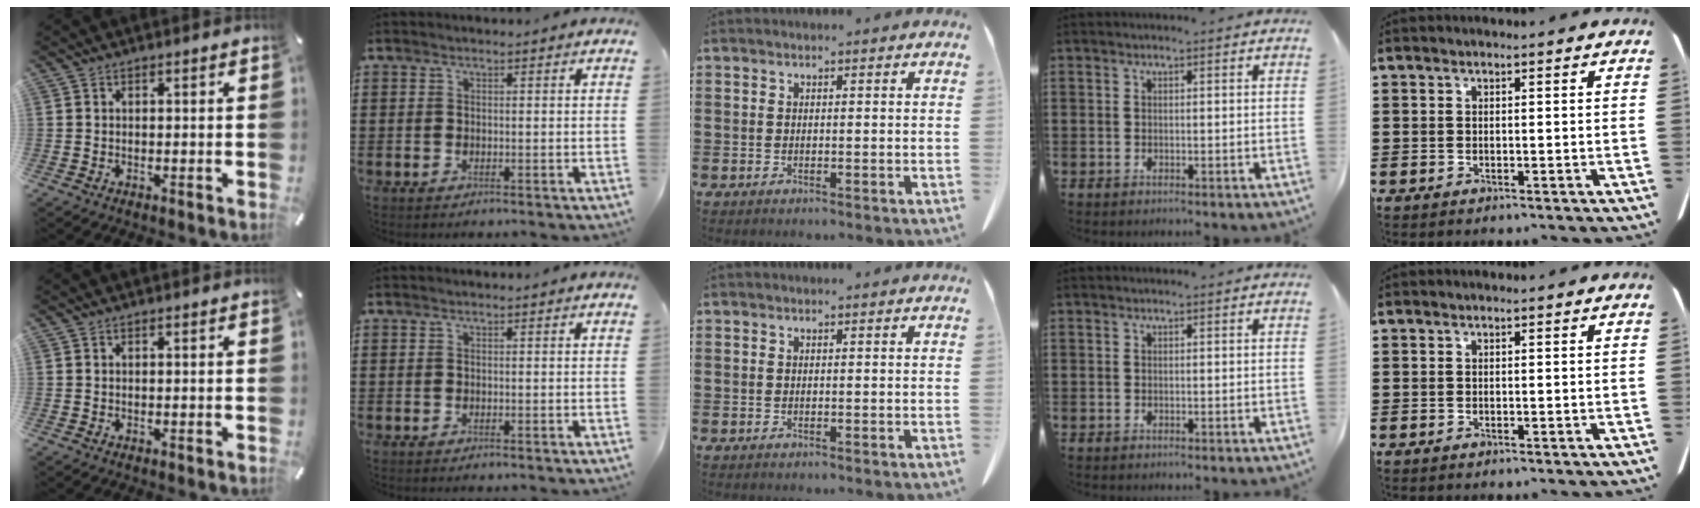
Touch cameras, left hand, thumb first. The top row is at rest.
{}